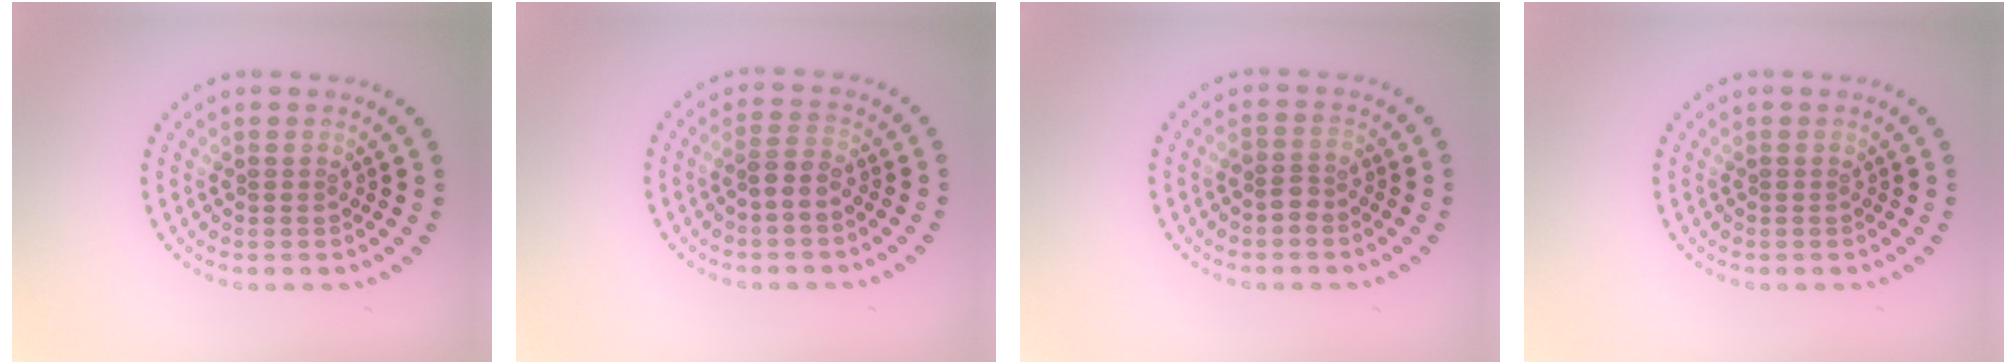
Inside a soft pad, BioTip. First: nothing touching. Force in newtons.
{"total": 1.9, "press": 1.6, "slide": 0.9}
{"total": 1.5, "press": 1.3, "slide": 0.8}
{"total": 0.0}